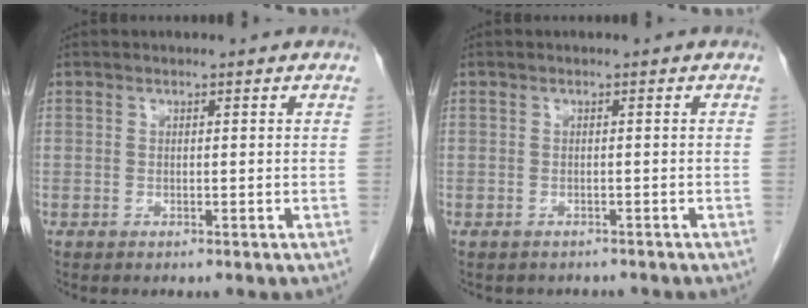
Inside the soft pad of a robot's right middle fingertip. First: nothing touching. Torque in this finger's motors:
{"motor_torque": [-0.11, -0.16, 0.08, 0.00]}